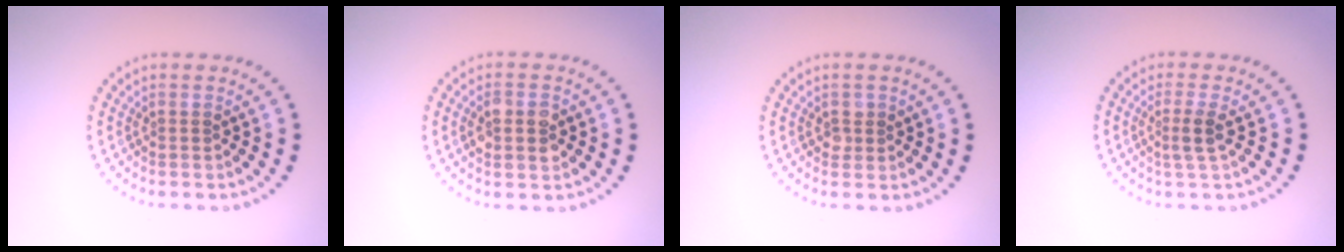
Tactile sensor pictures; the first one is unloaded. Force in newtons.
{"total": 2.9, "press": 2.8, "slide": 0.3}
{"total": 1.2, "press": 1.1, "slide": 0.4}
{"total": 1.7, "press": 1.3, "slide": 1.1}